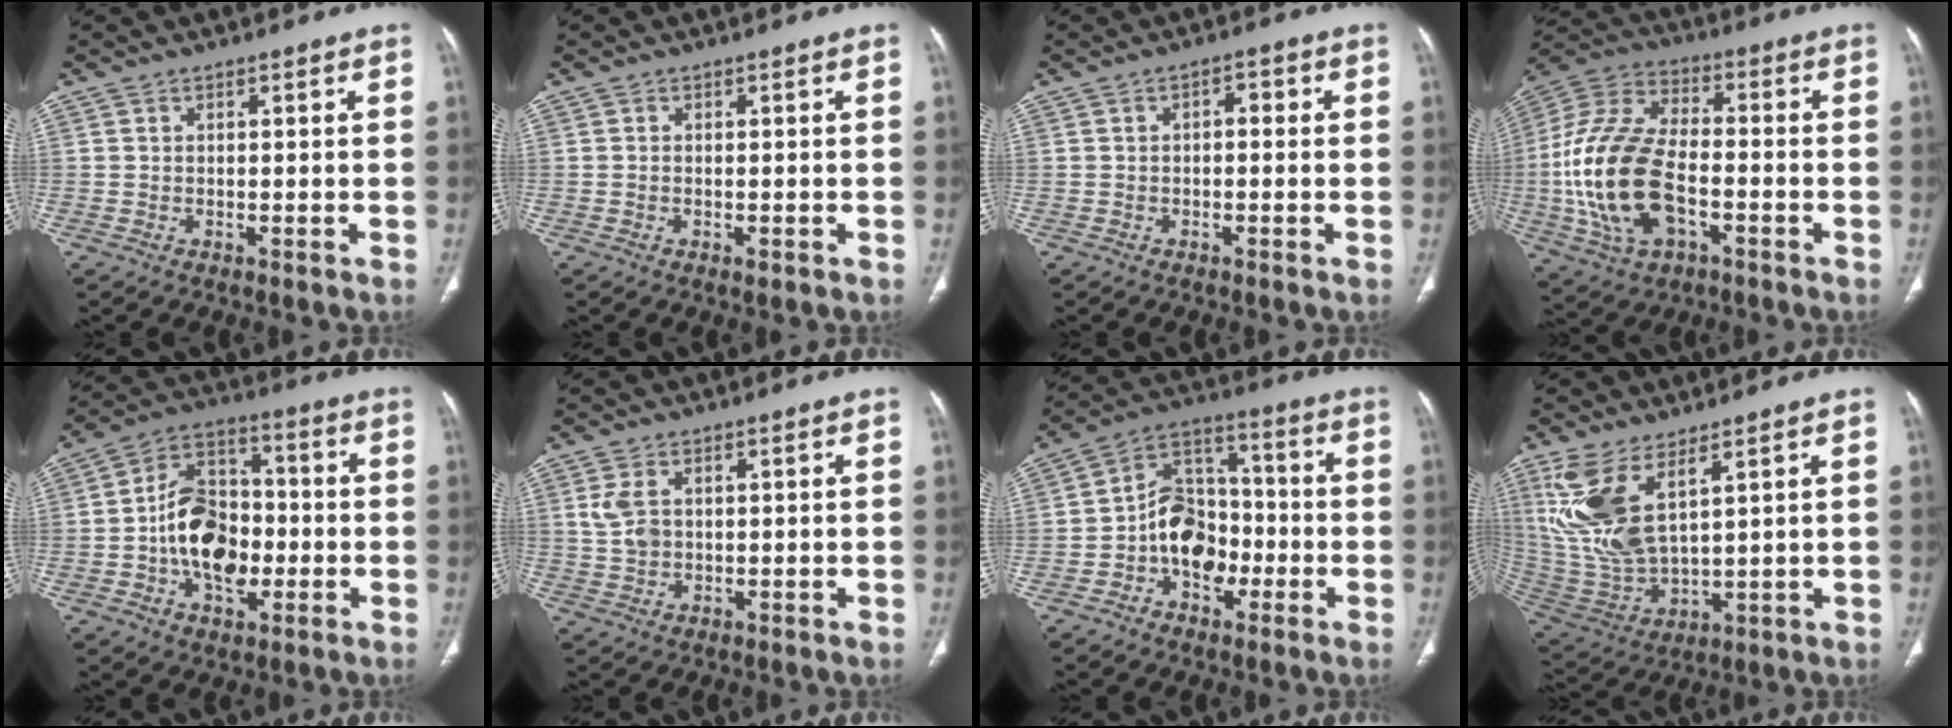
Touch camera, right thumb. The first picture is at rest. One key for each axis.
{"total": 0.9, "fx": -0.4, "fy": 0.4, "fz": 0.7, "tx": -0.014, "ty": -0.002, "tz": -0.003}
{"total": 2.2, "fx": 0.1, "fy": 1.2, "fz": 1.8, "tx": -0.022, "ty": 0.011, "tz": -0.004}
{"total": 21.1, "fx": -4.3, "fy": 11.8, "fz": 16.9, "tx": -0.355, "ty": 0.019, "tz": -0.077}
{"total": 15.0, "fx": -2.5, "fy": 10.0, "fz": 11.0, "tx": -0.156, "ty": 0.031, "tz": -0.046}
{"total": 4.3, "fx": 1.0, "fy": 2.8, "fz": 3.0, "tx": -0.066, "ty": 0.001, "tz": 0.026}
{"total": 12.1, "fx": -3.4, "fy": 8.8, "fz": 7.5, "tx": -0.090, "ty": 0.047, "tz": -0.066}
{"total": 14.0, "fx": 6.5, "fy": 5.9, "fz": 10.9, "tx": -0.239, "ty": -0.029, "tz": 0.150}